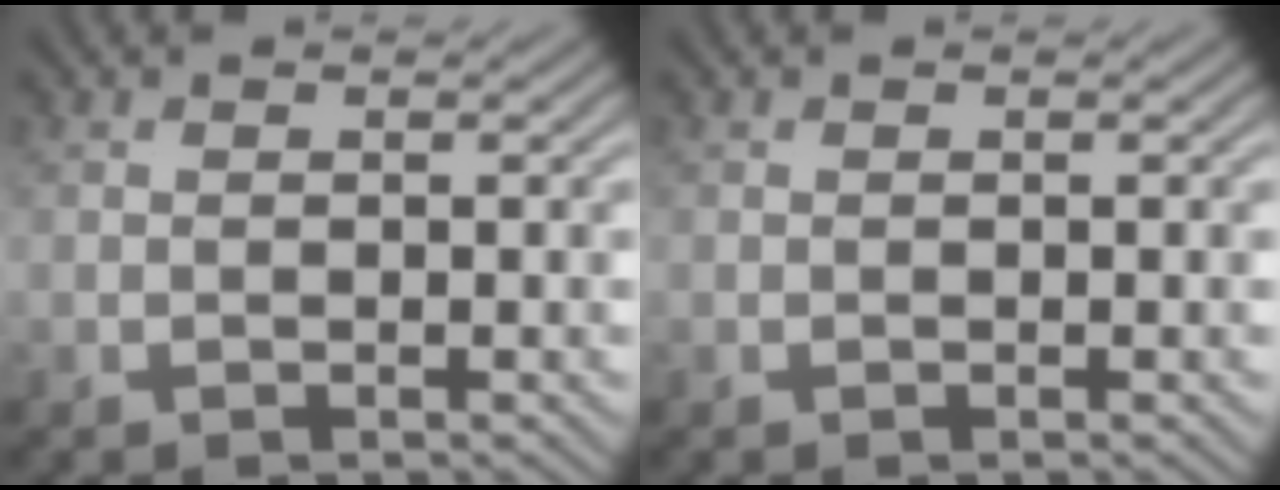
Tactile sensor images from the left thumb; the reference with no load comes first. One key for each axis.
{"total": 0.0}